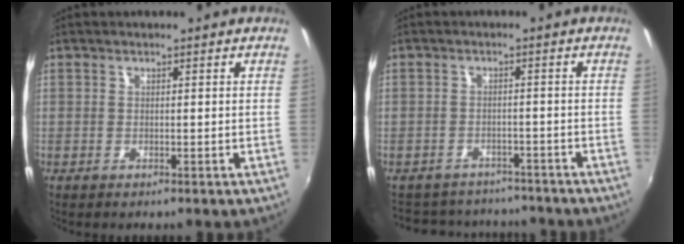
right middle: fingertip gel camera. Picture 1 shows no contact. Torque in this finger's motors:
{"motor_torque": [0.09, -0.78, -0.31, -0.15]}